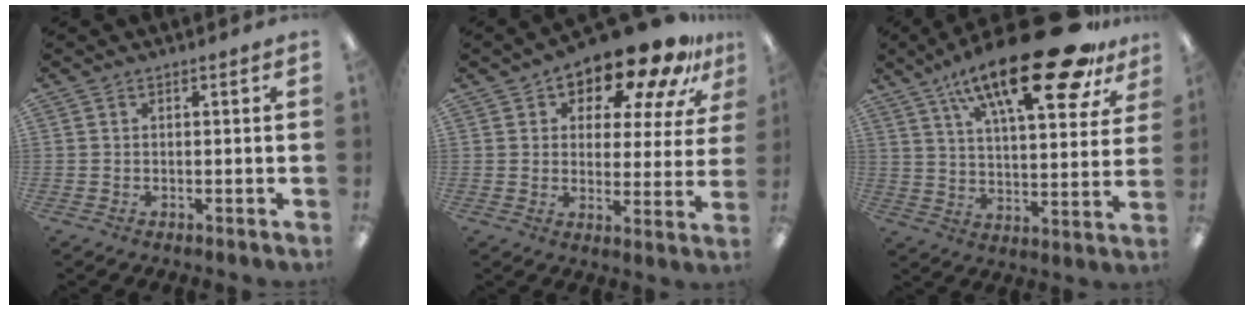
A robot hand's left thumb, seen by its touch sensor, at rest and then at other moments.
{"total": 14.8, "force": [11.9, 5.1, 7.1], "torque": [-0.122, -0.084, 0.204]}
{"total": 24.7, "force": [15.9, 7.4, 17.3], "torque": [-0.271, -0.090, 0.255]}